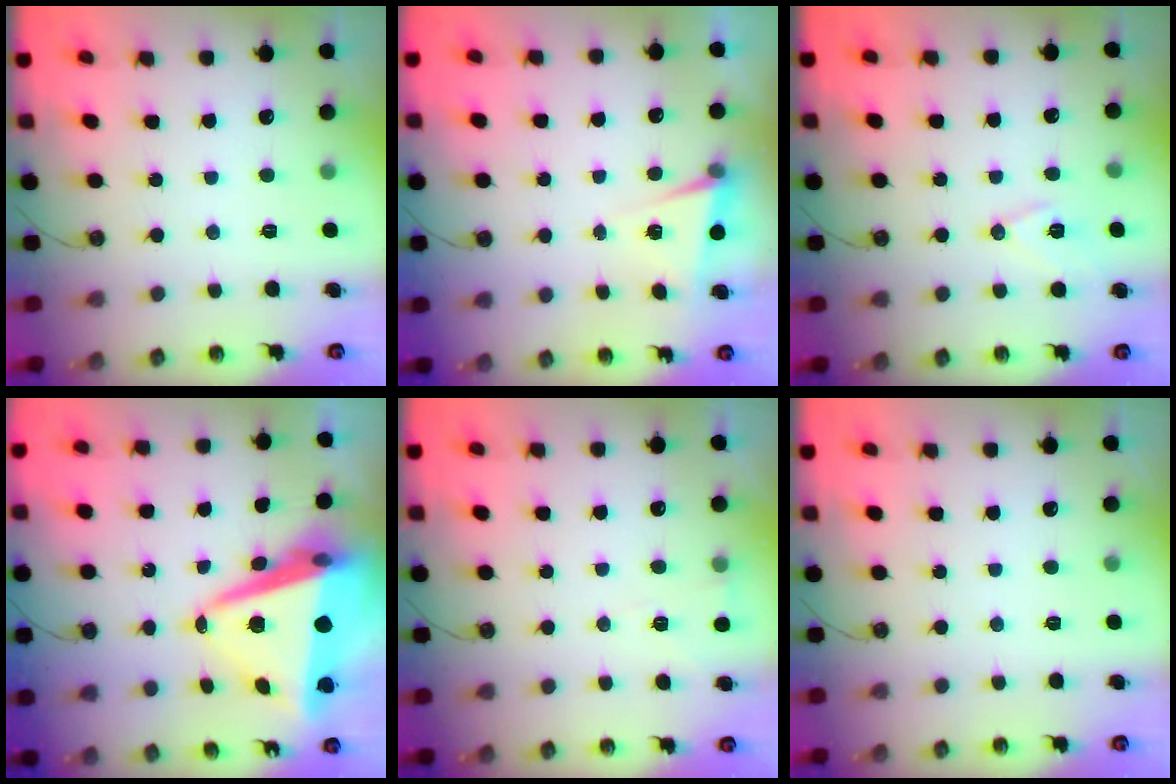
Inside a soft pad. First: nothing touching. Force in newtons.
{"total": 2.5, "press": 1.8, "slide": 1.8}
{"total": 9.3, "press": 8.6, "slide": 3.6}
{"total": 14.8, "press": 14.5, "slide": 3.0}
{"total": 2.5, "press": 2.4, "slide": 0.7}
{"total": 0.0}